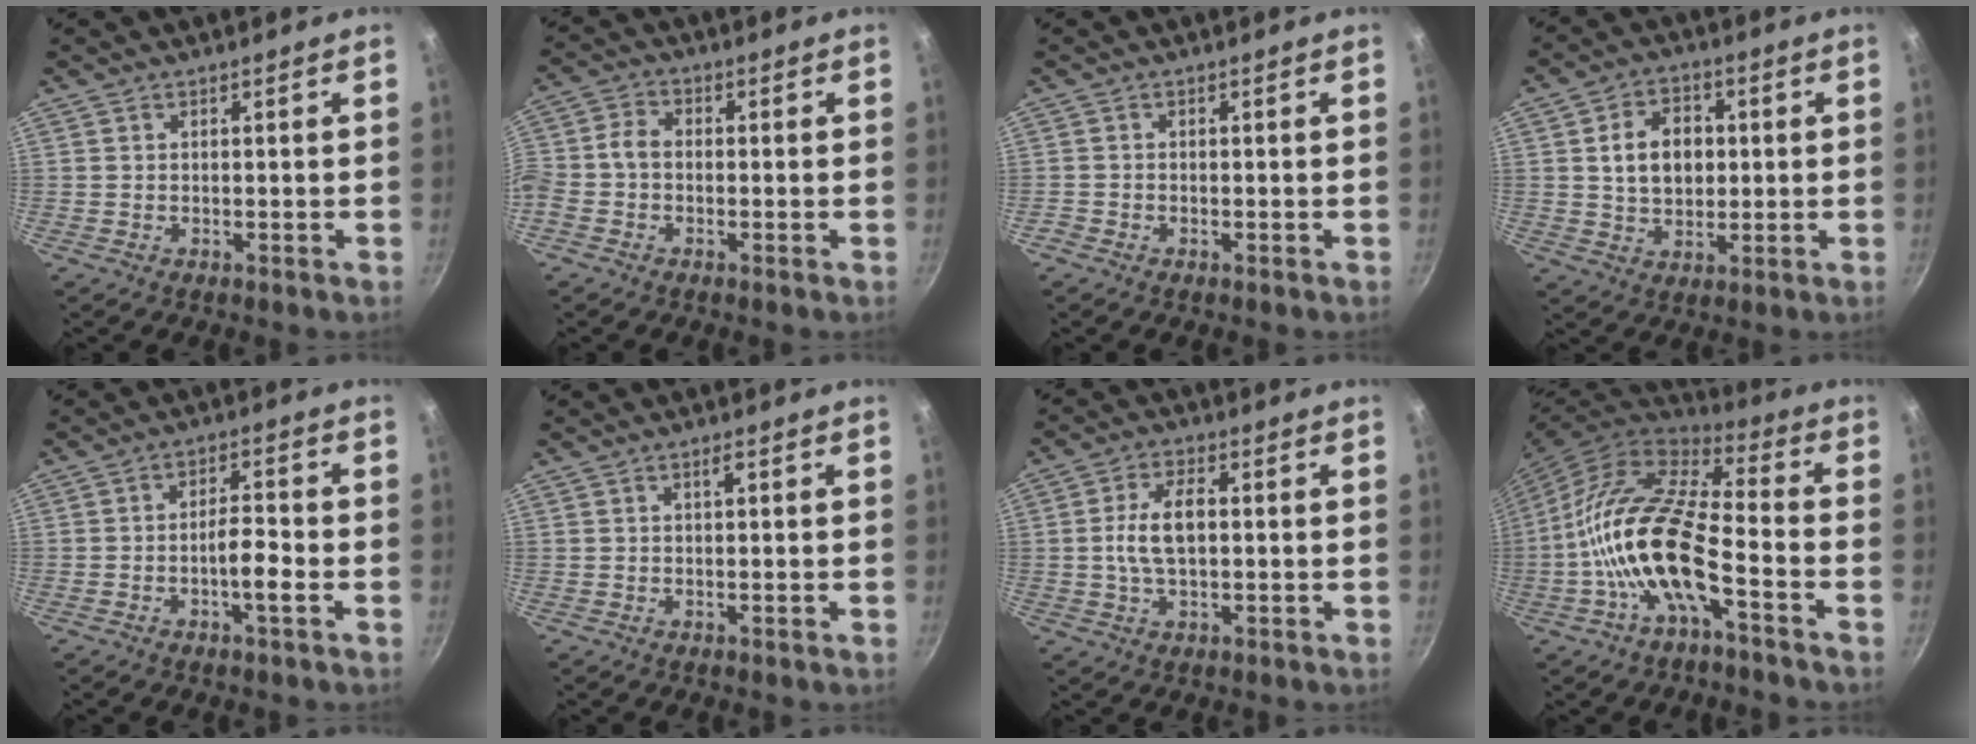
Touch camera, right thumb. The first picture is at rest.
{"total": 4.9, "force": [-1.5, 3.6, 3.1], "torque": [-0.070, 0.025, -0.044]}
{"total": 0.7, "force": [-0.5, 0.4, 0.2], "torque": [-0.014, 0.005, -0.013]}
{"total": 9.9, "force": [1.2, 7.3, 6.6], "torque": [-0.083, 0.007, 0.019]}
{"total": 5.1, "force": [-2.0, 1.2, 4.5], "torque": [-0.076, 0.024, -0.036]}
{"total": 1.4, "force": [0.3, 0.3, 1.3], "torque": [-0.028, 0.004, 0.005]}
{"total": 7.7, "force": [0.2, 4.0, 6.6], "torque": [-0.123, 0.017, -0.001]}
{"total": 18.6, "force": [-5.9, 7.0, 16.1], "torque": [-0.306, 0.045, -0.131]}